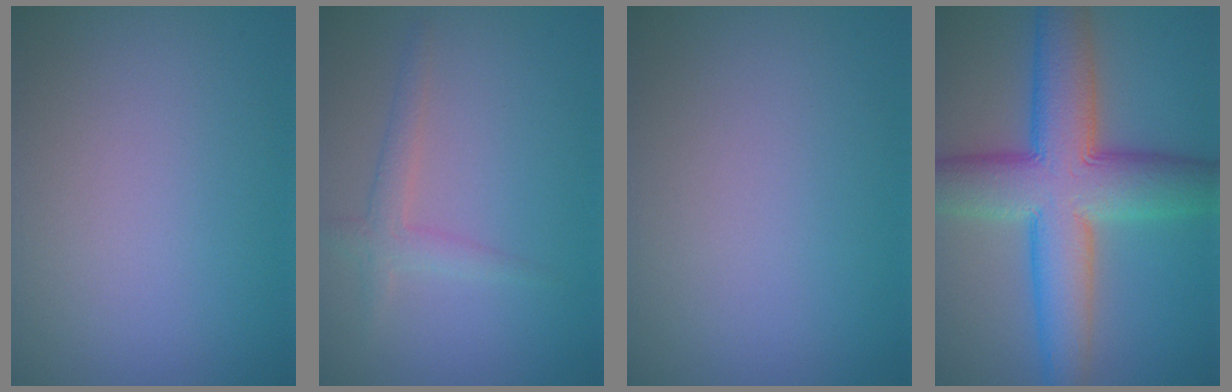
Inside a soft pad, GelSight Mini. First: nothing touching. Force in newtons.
{"total": 2.0, "press": 2.0, "slide": 0.1}
{"total": 0.0}
{"total": 11.0, "press": 11.0, "slide": 0.5}